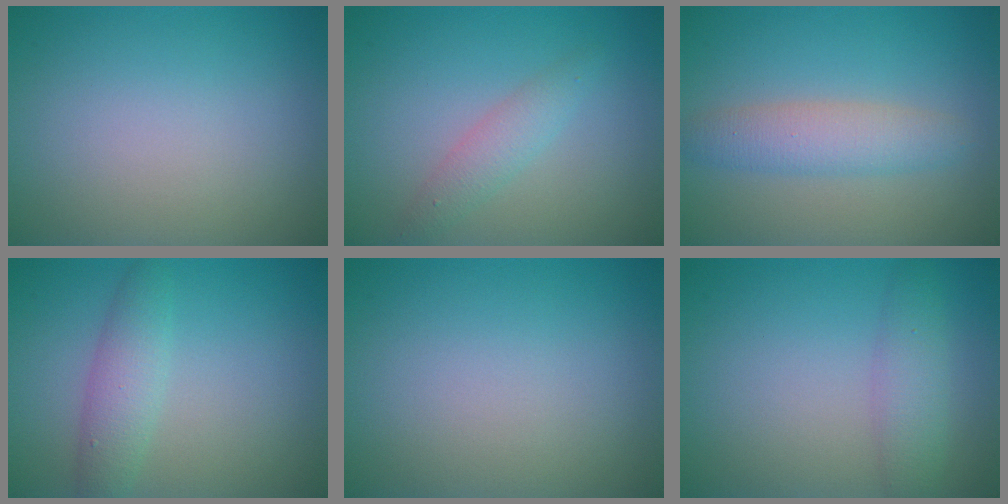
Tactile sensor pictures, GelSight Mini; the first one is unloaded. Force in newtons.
{"total": 2.0, "press": 2.0, "slide": 0.0}
{"total": 3.4, "press": 3.4, "slide": 0.1}
{"total": 2.8, "press": 2.8, "slide": 0.0}
{"total": 0.0}
{"total": 2.8, "press": 2.8, "slide": 0.1}